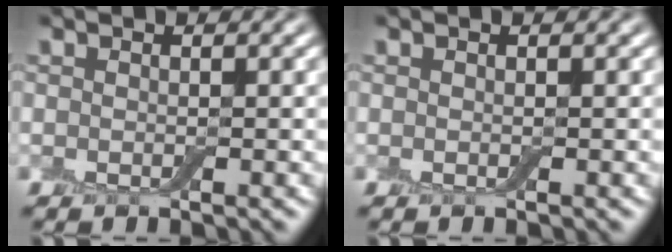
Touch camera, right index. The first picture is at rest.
{"total": 0.0}